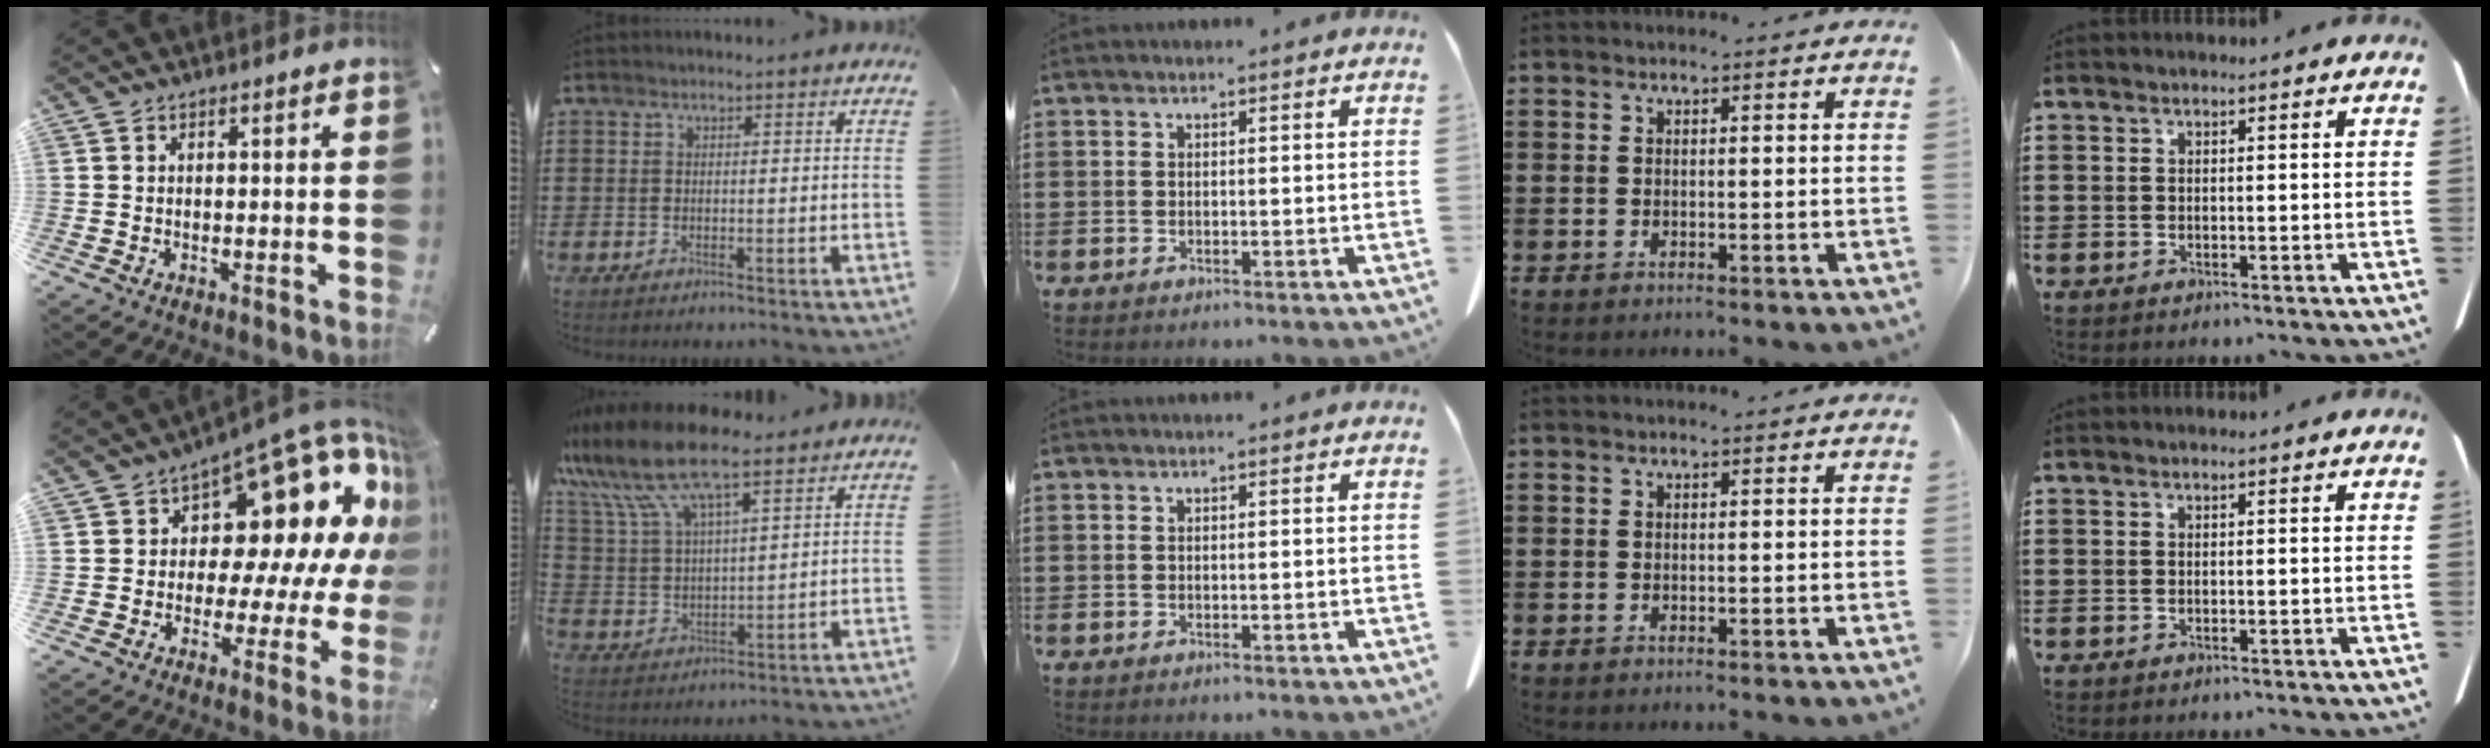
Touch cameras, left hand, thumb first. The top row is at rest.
{"thumb": {"total": 18.7, "force": [8.5, 10.6, 12.9], "torque": [-0.161, -0.087, 0.137]}, "index": {"total": 11.0, "force": [8.5, 3.0, 6.3], "torque": [-0.151, -0.018, 0.154]}}